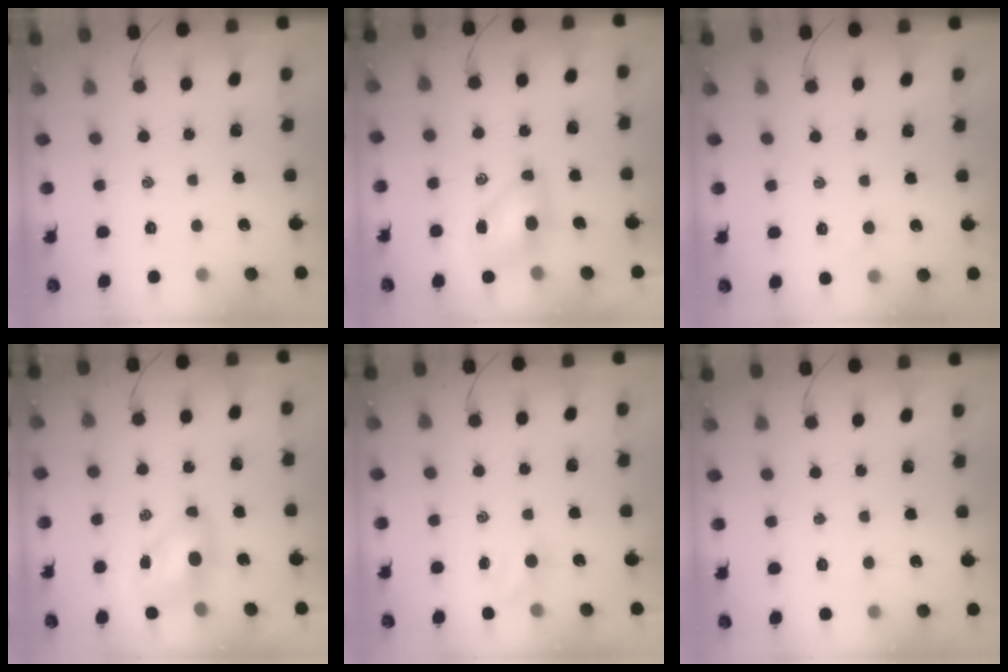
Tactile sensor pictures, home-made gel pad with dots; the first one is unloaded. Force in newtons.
{"total": 7.0, "press": 7.0, "slide": 0.9}
{"total": 3.3, "press": 3.1, "slide": 1.0}
{"total": 6.9, "press": 6.8, "slide": 0.9}
{"total": 3.3, "press": 3.1, "slide": 1.1}
{"total": 1.5, "press": 1.4, "slide": 0.6}